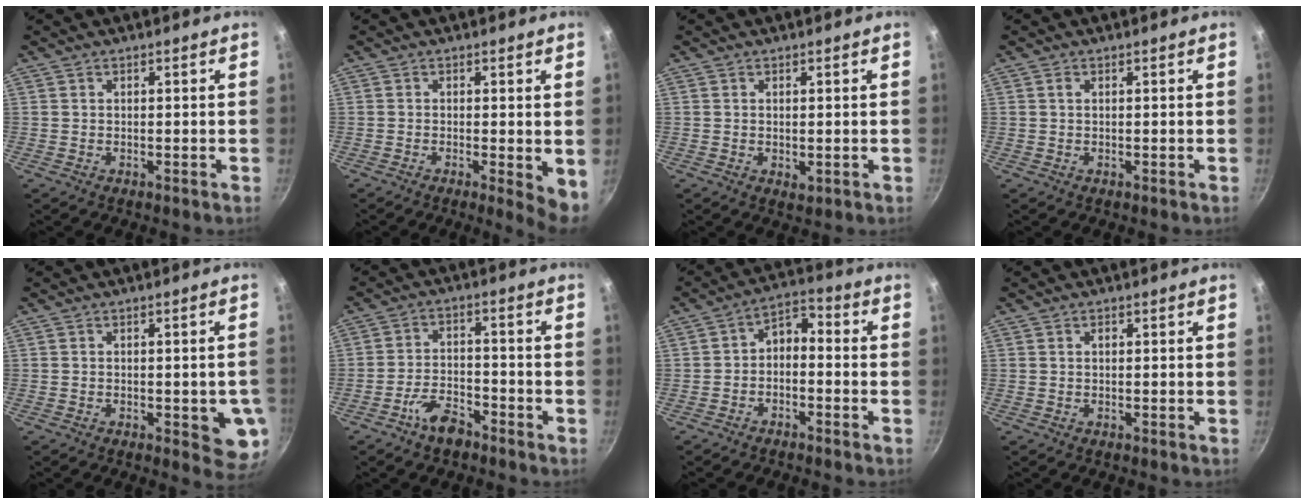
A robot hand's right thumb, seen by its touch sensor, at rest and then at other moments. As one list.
[{"total": 5.0, "force": [-0.8, 1.4, 4.7], "torque": [-0.058, -0.008, -0.009]}, {"total": 1.4, "force": [0.1, 0.8, 1.2], "torque": [-0.018, -0.005, 0.002]}, {"total": 0.7, "force": [0.2, 0.4, 0.5], "torque": [-0.010, 0.002, 0.003]}, {"total": 8.0, "force": [-1.7, 3.1, 7.1], "torque": [-0.060, 0.000, -0.020]}, {"total": 6.5, "force": [-4.5, 3.1, 3.6], "torque": [-0.057, 0.040, -0.083]}, {"total": 5.3, "force": [-2.1, 3.2, 3.6], "torque": [-0.052, 0.049, -0.039]}, {"total": 0.8, "force": [0.2, 0.6, 0.6], "torque": [-0.008, 0.005, 0.002]}]